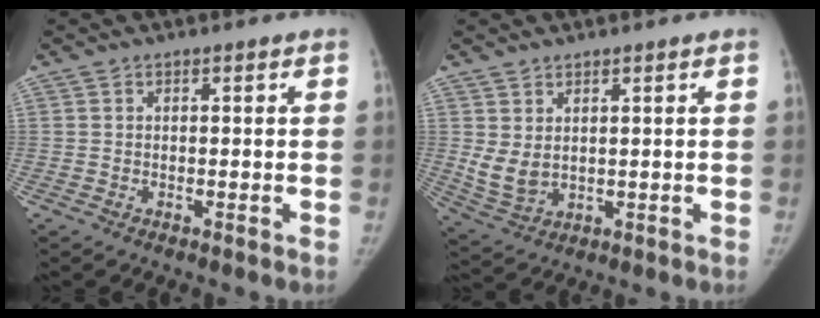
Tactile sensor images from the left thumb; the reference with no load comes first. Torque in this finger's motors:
{"motor_torque": [0.60, 0.73, 0.26, -0.50, 0.08]}